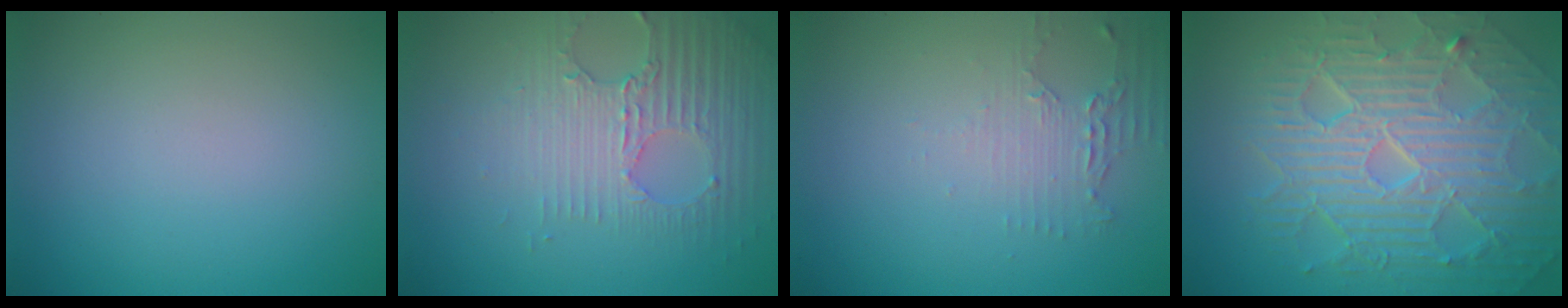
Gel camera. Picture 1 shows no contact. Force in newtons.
{"total": 3.5, "press": 3.4, "slide": 0.9}
{"total": 2.2, "press": 1.7, "slide": 1.4}
{"total": 10.1, "press": 6.5, "slide": 7.7}